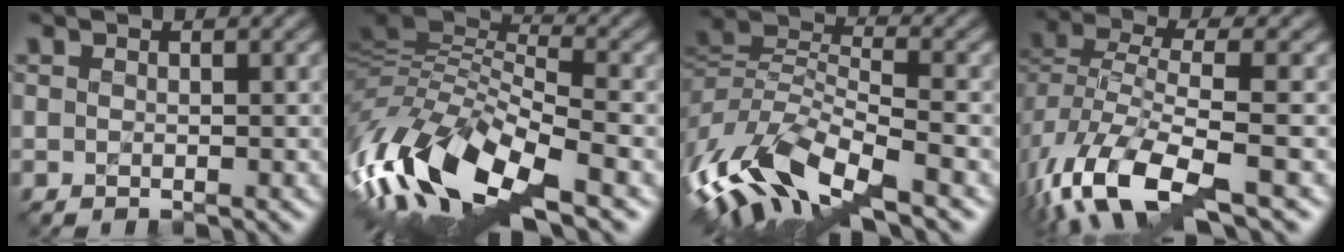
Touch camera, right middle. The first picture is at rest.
{"total": 13.6, "force": [-6.4, 5.0, 10.9], "torque": [-0.233, 0.001, -0.122]}
{"total": 9.7, "force": [-5.2, 3.8, 7.2], "torque": [-0.141, 0.002, -0.110]}
{"total": 8.5, "force": [-4.1, 3.2, 6.7], "torque": [-0.143, -0.005, -0.084]}